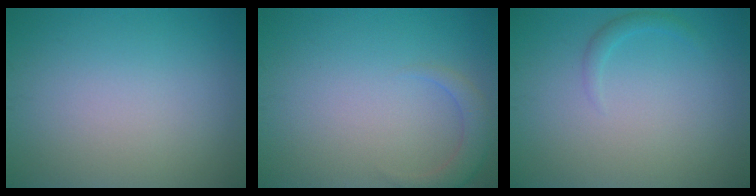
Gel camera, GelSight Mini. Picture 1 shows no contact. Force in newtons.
{"total": 2.1, "press": 2.1, "slide": 0.3}
{"total": 1.0, "press": 1.0, "slide": 0.1}